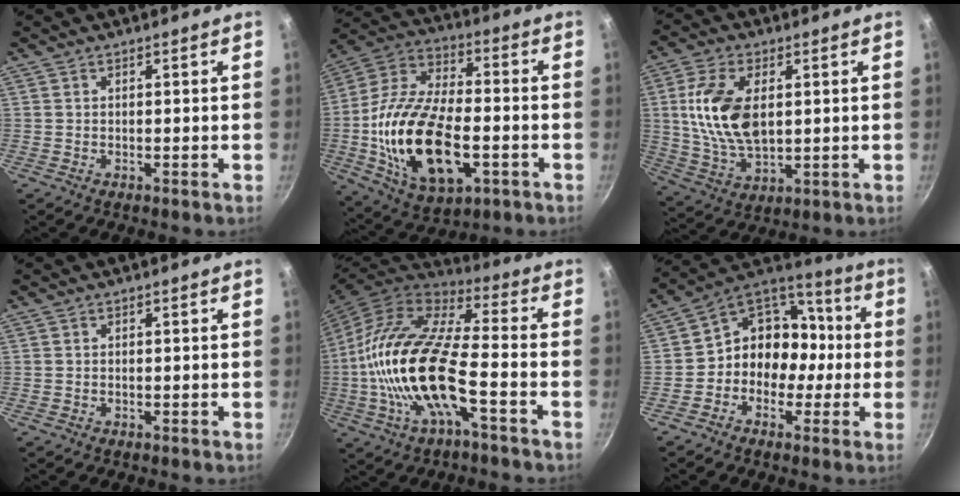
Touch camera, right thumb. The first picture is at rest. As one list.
[{"total": 24.3, "force": [-4.9, 13.1, 19.9], "torque": [-0.373, 0.026, -0.086]}, {"total": 14.0, "force": [2.2, 7.9, 11.4], "torque": [-0.212, -0.011, 0.048]}, {"total": 0.0}, {"total": 21.8, "force": [-5.2, 8.3, 19.5], "torque": [-0.380, 0.030, -0.115]}, {"total": 12.7, "force": [-2.1, 10.9, 6.3], "torque": [-0.035, 0.057, -0.054]}]